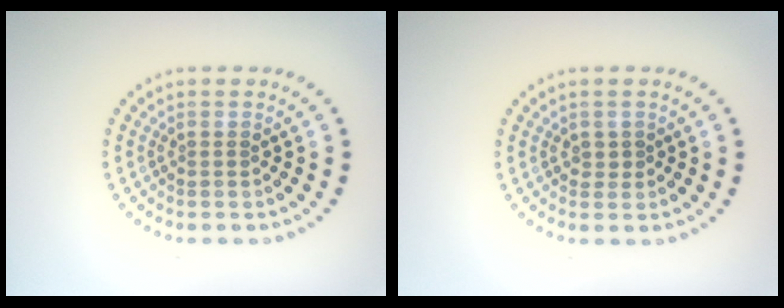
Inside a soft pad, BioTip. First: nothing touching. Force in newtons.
{"total": 0.6, "press": 0.5, "slide": 0.3}